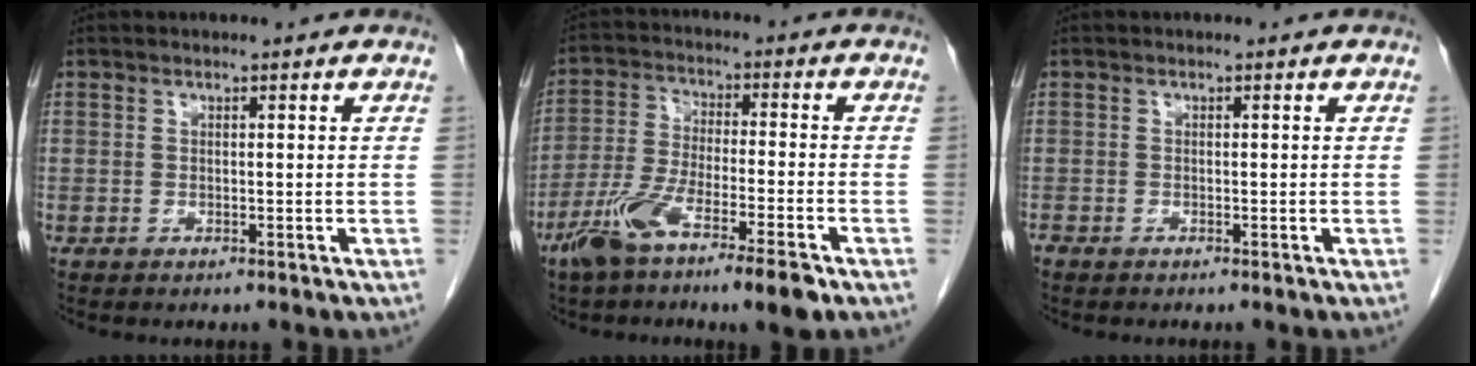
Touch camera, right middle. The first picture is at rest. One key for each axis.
{"total": 11.2, "fx": -6.9, "fy": 1.3, "fz": 8.7, "tx": -0.169, "ty": -0.016, "tz": -0.123}
{"total": 0.7, "fx": -0.6, "fy": 0.3, "fz": 0.2, "tx": -0.010, "ty": -0.001, "tz": -0.014}